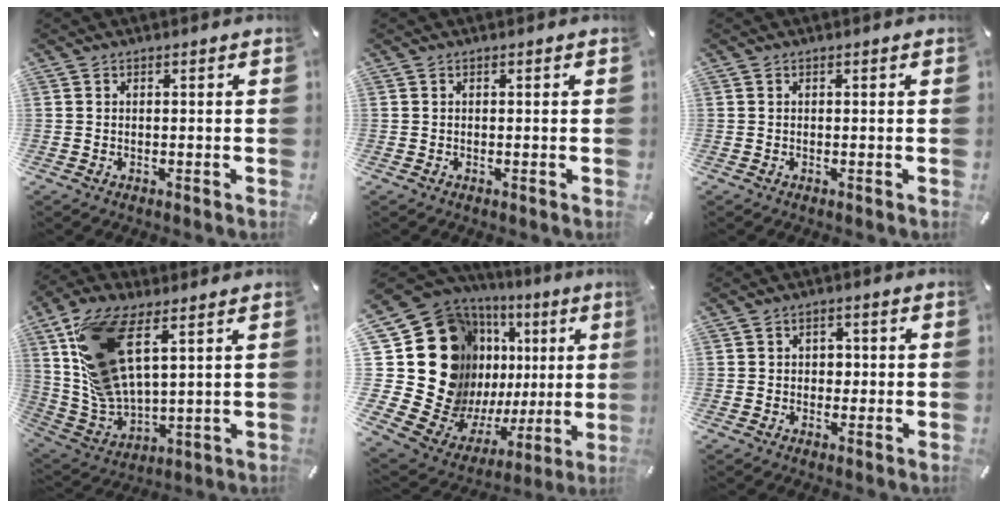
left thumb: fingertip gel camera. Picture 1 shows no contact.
{"total": 0.0}
{"total": 0.0}
{"total": 18.6, "force": [7.8, 9.4, 14.1], "torque": [-0.300, -0.017, 0.144]}
{"total": 30.0, "force": [6.6, 21.3, 20.1], "torque": [-0.315, -0.094, 0.181]}
{"total": 2.5, "force": [-0.2, 2.3, 1.0], "torque": [-0.007, 0.002, -0.011]}